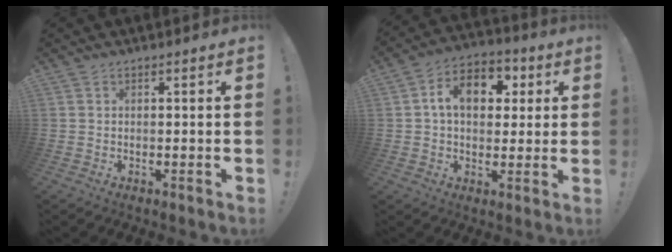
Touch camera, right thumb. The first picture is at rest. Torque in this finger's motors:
{"motor_torque": [1.67, 1.68, 0.06, 0.05, 0.02]}